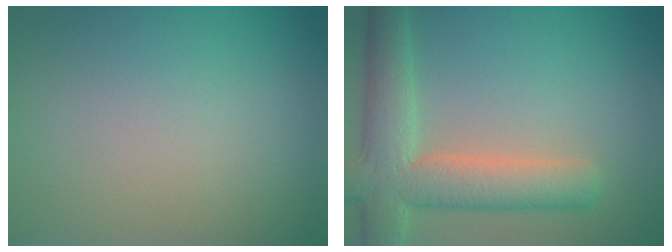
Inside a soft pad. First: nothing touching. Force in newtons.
{"total": 7.7, "press": 7.7, "slide": 0.7}